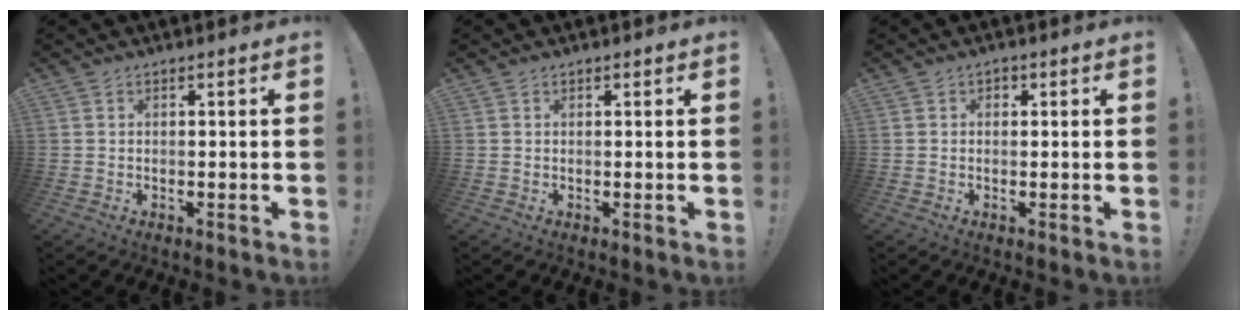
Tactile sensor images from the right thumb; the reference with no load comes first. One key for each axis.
{"total": 0.5, "fx": 0.4, "fy": 0.3, "fz": 0.1, "tx": 0.006, "ty": -0.004, "tz": 0.007}
{"total": 1.3, "fx": 0.2, "fy": 1.1, "fz": 0.5, "tx": -0.006, "ty": 0.004, "tz": 0.001}